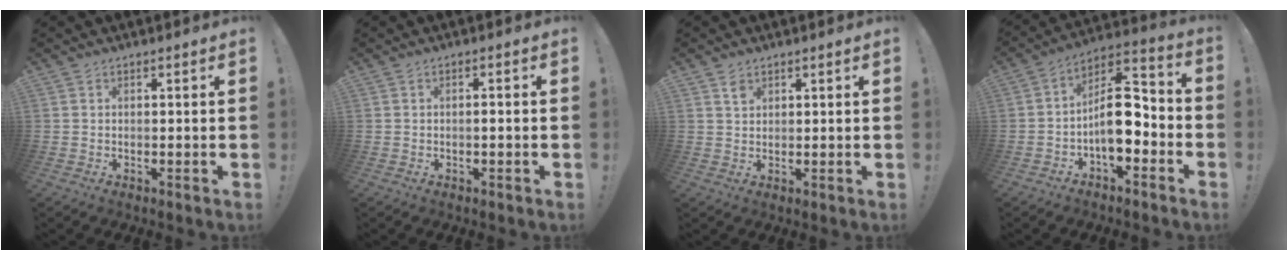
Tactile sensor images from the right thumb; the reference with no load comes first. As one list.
[{"total": 0.9, "force": [-0.5, -0.1, 0.8], "torque": [-0.016, 0.001, -0.009]}, {"total": 2.4, "force": [1.7, 1.5, 0.9], "torque": [0.001, -0.012, 0.029]}, {"total": 13.2, "force": [-2.8, 6.9, 10.9], "torque": [-0.172, 0.018, -0.044]}]